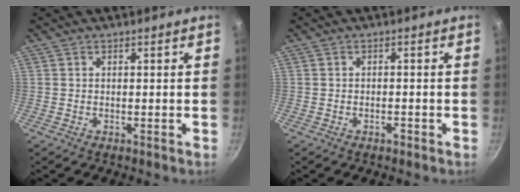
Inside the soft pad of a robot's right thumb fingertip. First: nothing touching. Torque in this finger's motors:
{"motor_torque": [-0.05, -0.19, -0.05, 0.41, 0.02]}